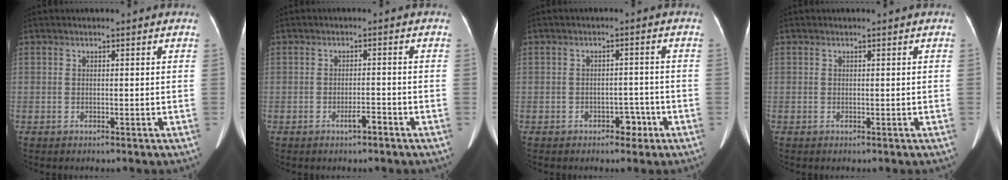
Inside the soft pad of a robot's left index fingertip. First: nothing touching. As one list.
[{"total": 2.0, "force": [-1.6, 0.2, 1.2], "torque": [-0.023, -0.002, -0.025]}, {"total": 3.0, "force": [-1.9, 1.8, 1.4], "torque": [-0.015, 0.007, -0.022]}, {"total": 0.0}]